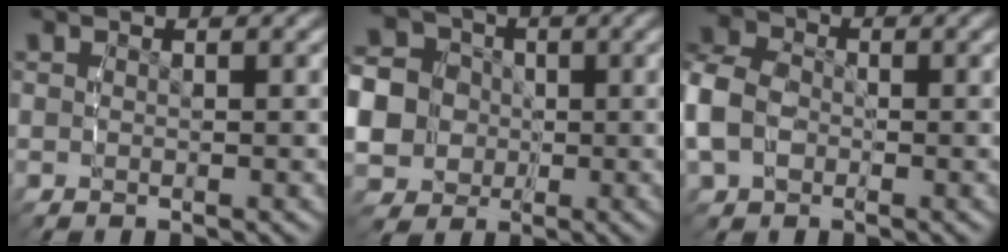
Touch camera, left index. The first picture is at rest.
{"total": 14.1, "force": [-0.1, 12.8, 5.8], "torque": [-0.150, -0.041, -0.010]}
{"total": 6.4, "force": [-0.7, 5.5, 3.1], "torque": [-0.097, -0.009, -0.017]}